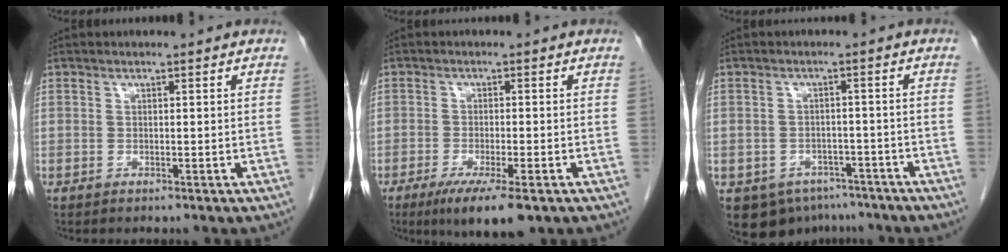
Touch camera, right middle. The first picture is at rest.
{"total": 8.1, "force": [-5.0, 1.4, 6.2], "torque": [-0.100, -0.021, -0.076]}
{"total": 8.9, "force": [-6.2, 6.0, 2.3], "torque": [-0.030, 0.005, -0.080]}